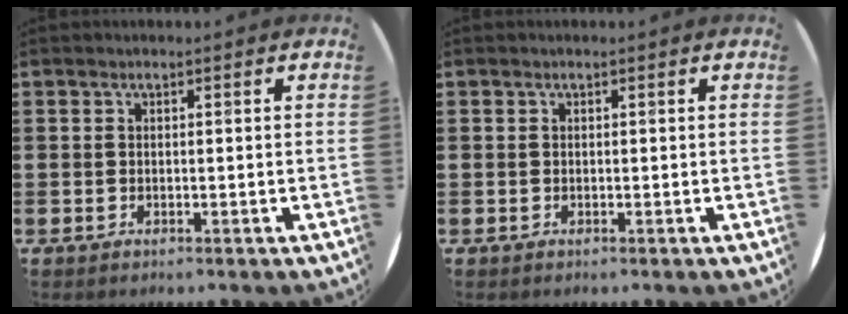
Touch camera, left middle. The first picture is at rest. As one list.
[{"total": 0.0}]